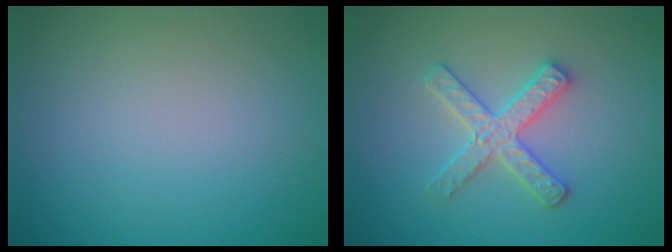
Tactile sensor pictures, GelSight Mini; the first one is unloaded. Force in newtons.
{"total": 2.9, "press": 2.9, "slide": 0.5}